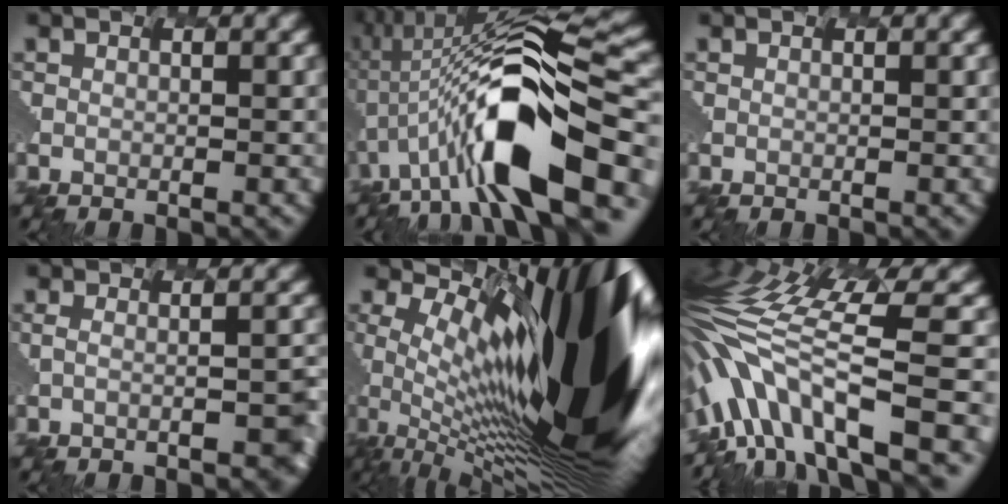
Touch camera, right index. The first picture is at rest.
{"total": 12.2, "force": [-2.4, 4.3, 11.2], "torque": [-0.212, 0.037, -0.057]}
{"total": 0.0}
{"total": 3.0, "force": [-1.5, 0.8, 2.5], "torque": [-0.037, 0.005, -0.022]}
{"total": 15.8, "force": [3.9, 4.5, 14.7], "torque": [-0.214, 0.018, 0.062]}
{"total": 10.3, "force": [-3.0, 3.6, 9.2], "torque": [-0.199, 0.039, -0.064]}